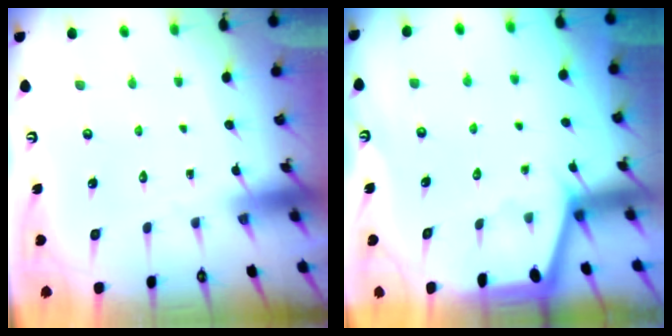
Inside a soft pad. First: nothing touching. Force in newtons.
{"total": 1.1, "press": 1.0, "slide": 0.2}